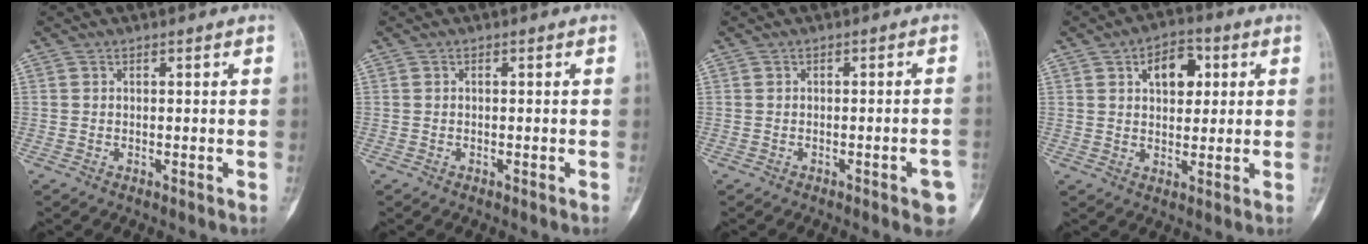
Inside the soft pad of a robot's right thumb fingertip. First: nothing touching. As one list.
[{"total": 0.0}, {"total": 4.5, "force": [-2.1, 1.0, 3.8], "torque": [-0.041, 0.010, -0.023]}, {"total": 8.3, "force": [2.7, 5.1, 5.9], "torque": [-0.059, 0.000, 0.038]}]